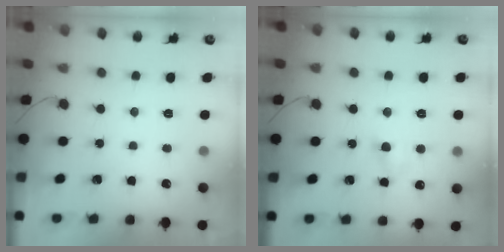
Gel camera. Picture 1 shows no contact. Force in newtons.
{"total": 4.2, "press": 4.0, "slide": 1.3}